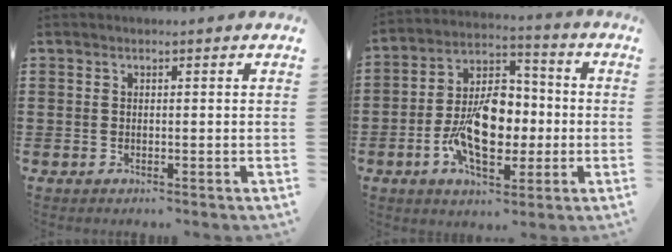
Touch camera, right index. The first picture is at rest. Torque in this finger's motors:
{"motor_torque": [2.14, 0.00, 1.05, 0.21]}